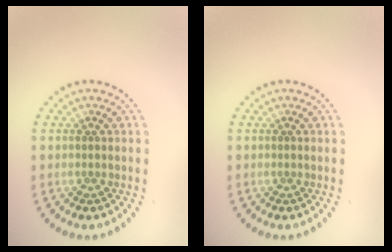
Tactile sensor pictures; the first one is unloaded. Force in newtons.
{"total": 0.0}